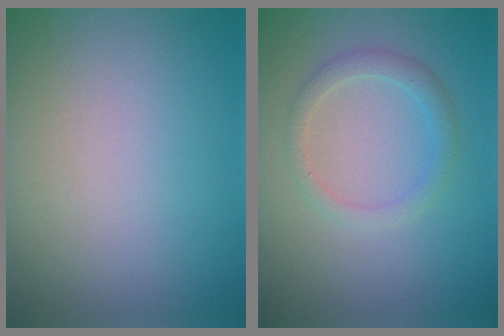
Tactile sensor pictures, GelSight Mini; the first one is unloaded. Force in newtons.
{"total": 1.9, "press": 1.9, "slide": 0.0}